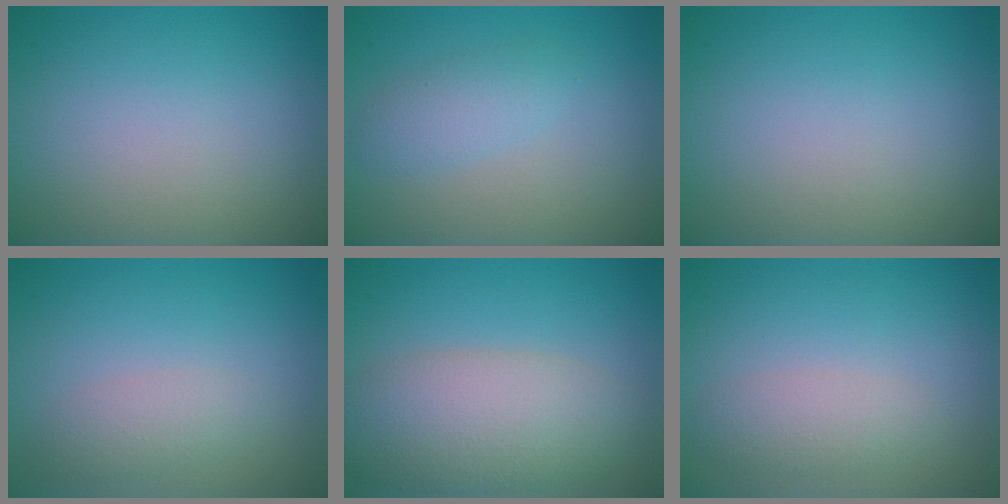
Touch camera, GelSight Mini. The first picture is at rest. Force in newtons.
{"total": 2.0, "press": 2.0, "slide": 0.1}
{"total": 0.0}
{"total": 2.0, "press": 2.0, "slide": 0.1}
{"total": 7.0, "press": 7.0, "slide": 0.5}
{"total": 2.1, "press": 2.1, "slide": 0.1}